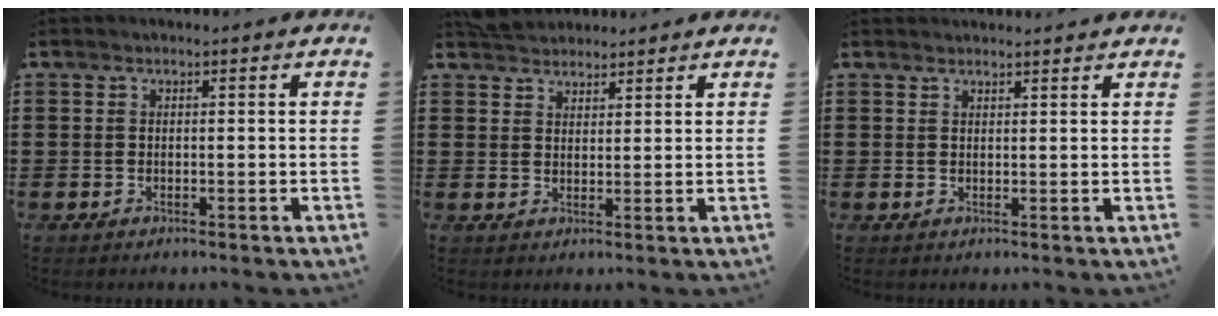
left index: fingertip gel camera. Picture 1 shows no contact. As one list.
[{"total": 3.1, "force": [3.0, 0.7, -0.4], "torque": [-0.003, -0.001, 0.059]}, {"total": 1.4, "force": [1.3, 0.3, -0.3], "torque": [0.001, 0.000, 0.026]}]